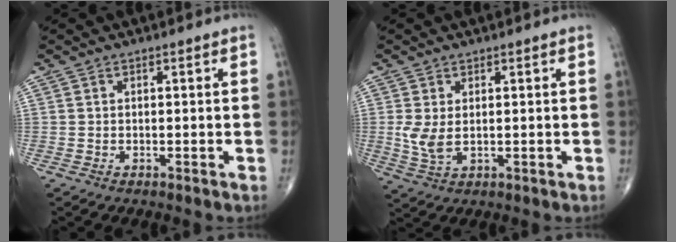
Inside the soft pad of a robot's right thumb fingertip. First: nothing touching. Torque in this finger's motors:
{"motor_torque": [2.10, 2.10, 0.01, -0.42, 0.04]}